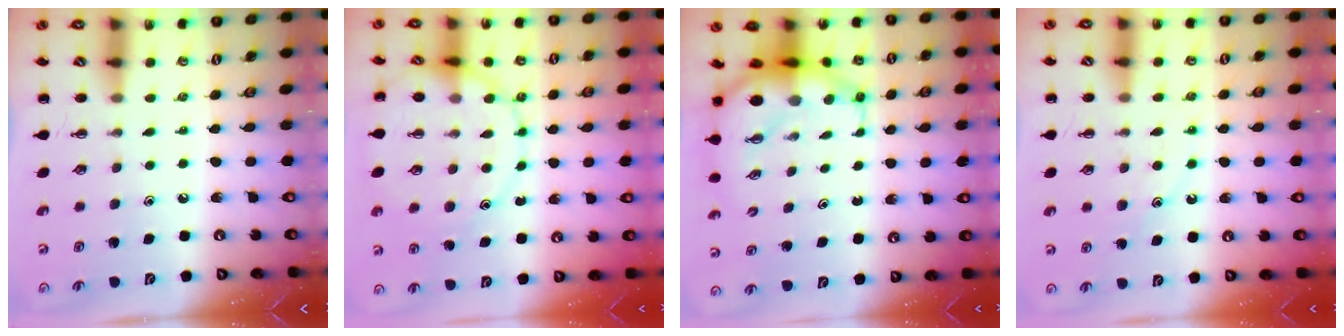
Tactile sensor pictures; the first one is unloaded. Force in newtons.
{"total": 13.0, "press": 12.9, "slide": 1.6}
{"total": 8.7, "press": 8.4, "slide": 2.0}
{"total": 11.7, "press": 11.6, "slide": 1.0}